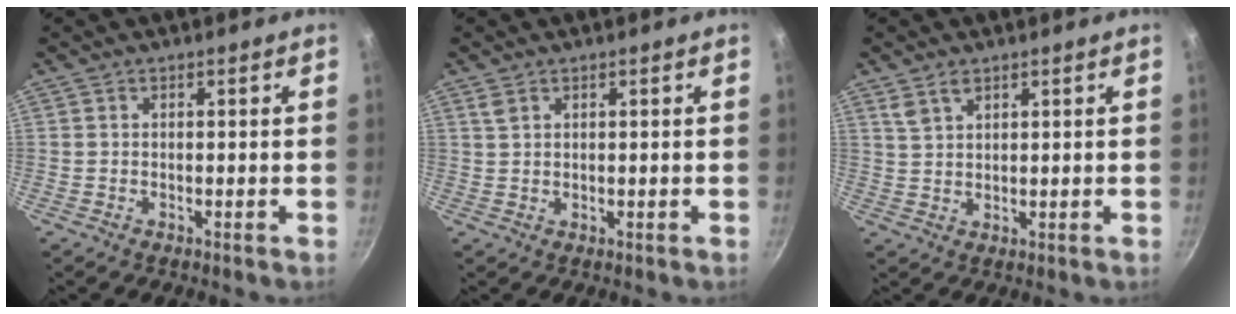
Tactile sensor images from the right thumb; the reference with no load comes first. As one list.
[{"total": 1.8, "force": [1.1, 1.0, 1.0], "torque": [-0.016, -0.002, 0.023]}, {"total": 3.5, "force": [2.2, 1.9, 2.0], "torque": [-0.031, -0.007, 0.048]}]